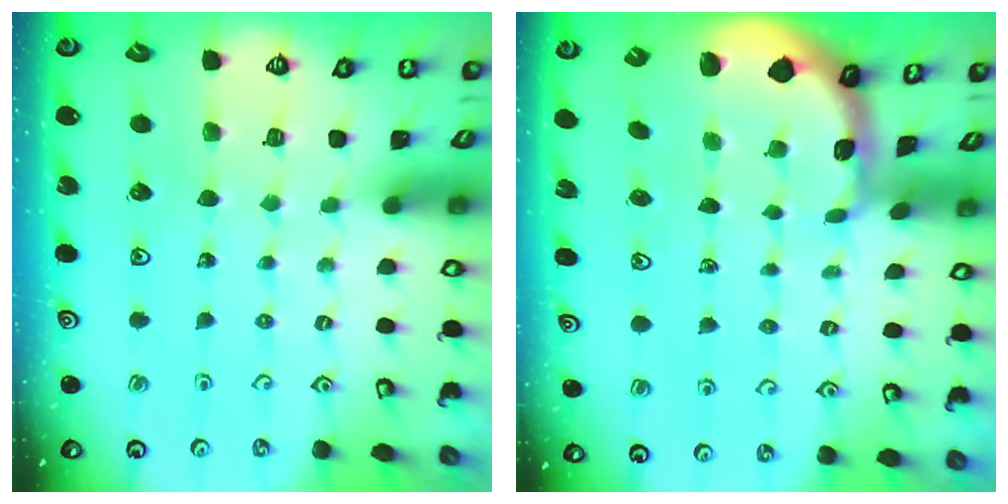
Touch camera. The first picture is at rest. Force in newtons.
{"total": 0.8, "press": 0.8, "slide": 0.2}